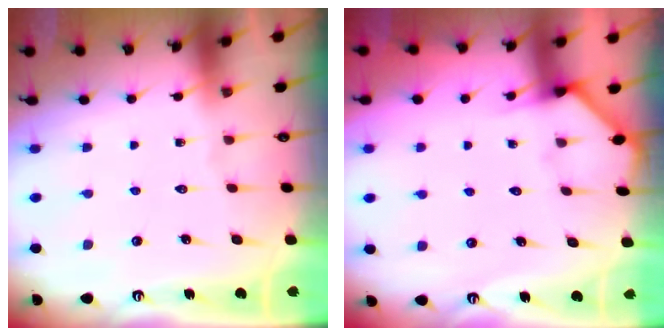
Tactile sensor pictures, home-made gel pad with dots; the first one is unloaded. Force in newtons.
{"total": 2.6, "press": 2.6, "slide": 0.2}